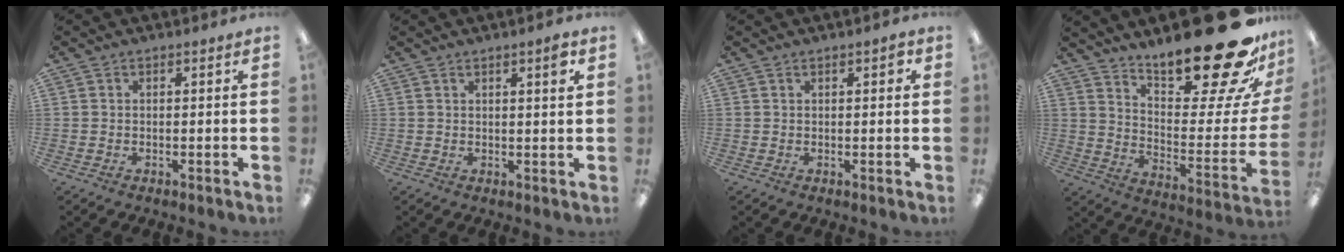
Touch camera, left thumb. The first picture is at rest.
{"total": 2.8, "force": [1.8, 0.3, 2.1], "torque": [-0.037, -0.003, 0.028]}
{"total": 1.7, "force": [0.8, 0.7, 1.4], "torque": [-0.020, 0.002, 0.010]}
{"total": 27.8, "force": [20.2, 7.8, 17.5], "torque": [-0.229, -0.147, 0.324]}